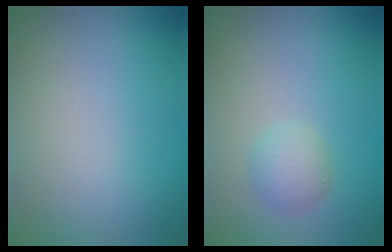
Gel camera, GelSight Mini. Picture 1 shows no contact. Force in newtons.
{"total": 1.8, "press": 1.8, "slide": 0.1}